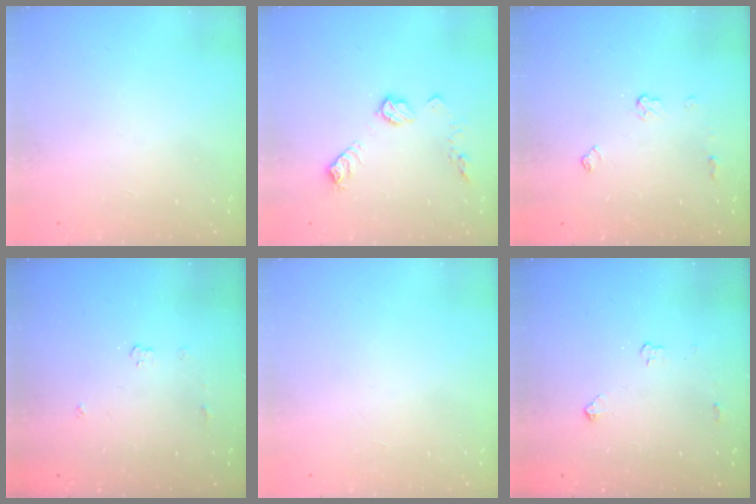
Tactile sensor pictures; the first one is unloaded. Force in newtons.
{"total": 9.8, "press": 9.8, "slide": 0.6}
{"total": 4.6, "press": 4.6, "slide": 0.7}
{"total": 4.3, "press": 4.3, "slide": 0.1}
{"total": 0.0}
{"total": 3.2, "press": 3.1, "slide": 0.5}